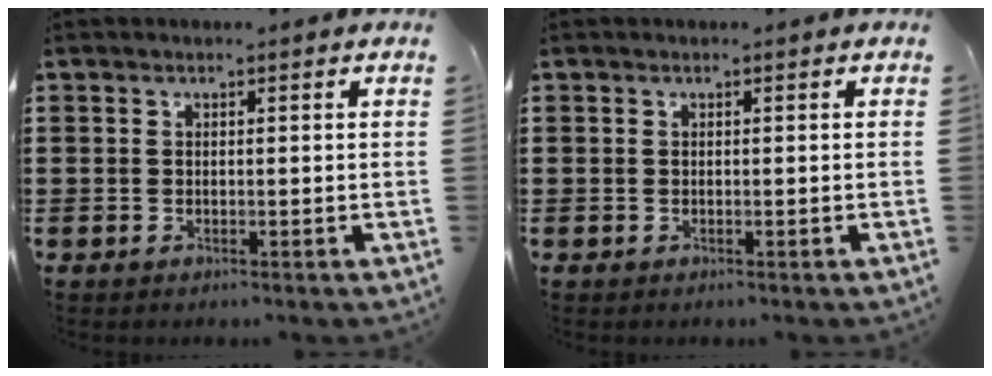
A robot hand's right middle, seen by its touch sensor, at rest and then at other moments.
{"total": 0.0}